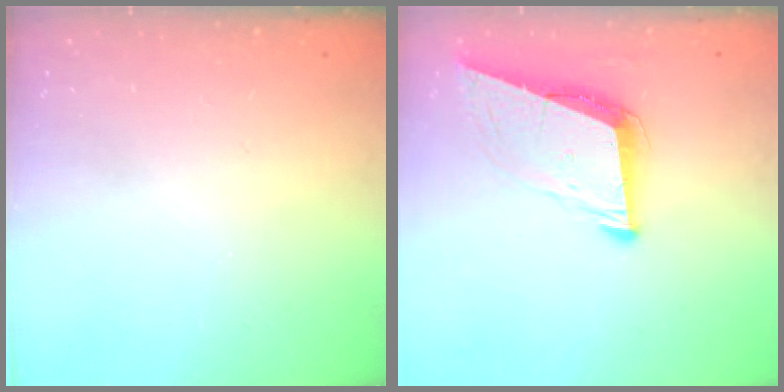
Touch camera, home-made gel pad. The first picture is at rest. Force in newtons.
{"total": 9.0, "press": 8.2, "slide": 3.5}